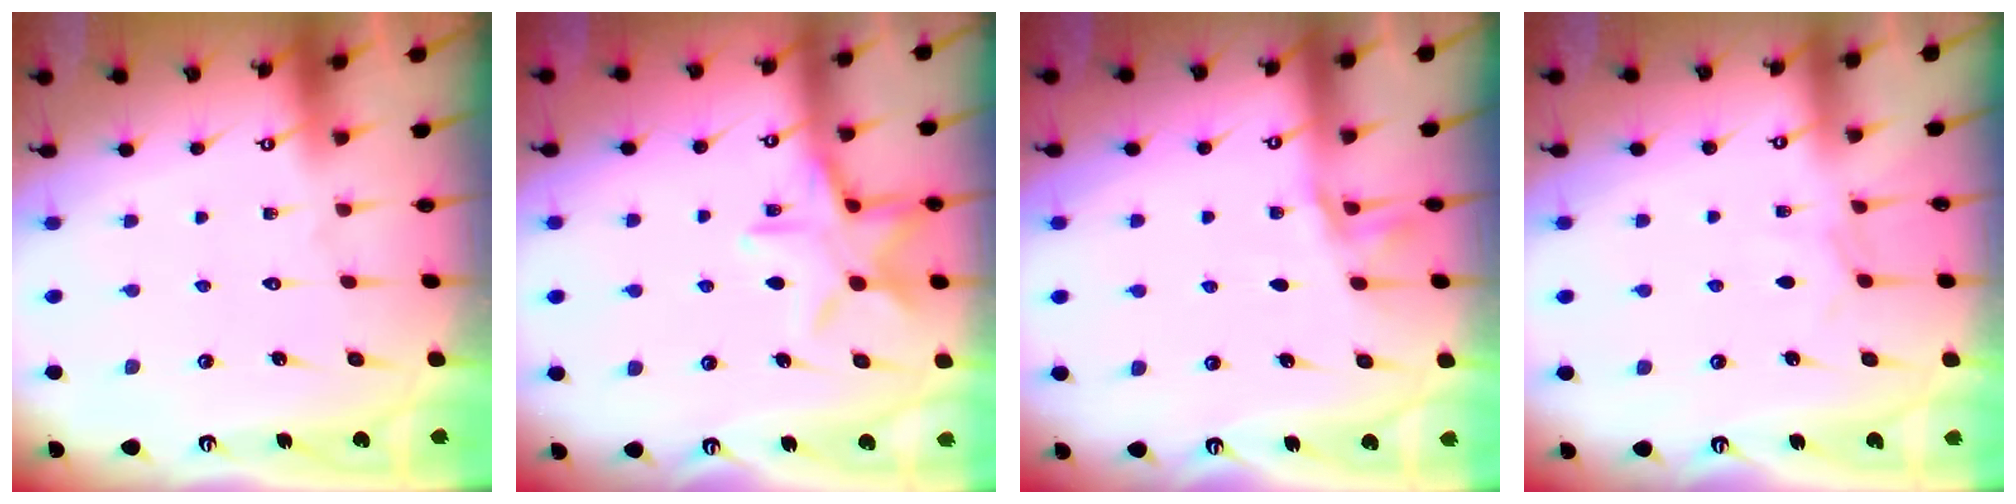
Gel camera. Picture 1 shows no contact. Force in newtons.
{"total": 12.3, "press": 12.3, "slide": 0.7}
{"total": 2.9, "press": 2.8, "slide": 0.4}
{"total": 3.0, "press": 2.9, "slide": 0.4}